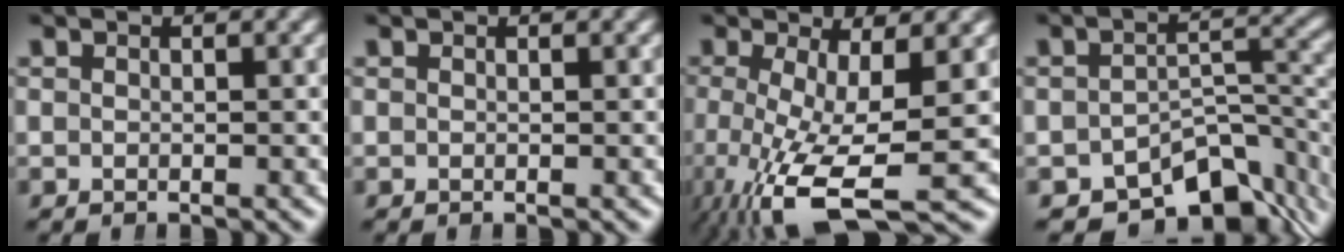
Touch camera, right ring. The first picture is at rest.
{"total": 0.0}
{"total": 8.1, "force": [-3.6, 2.8, 6.6], "torque": [-0.140, -0.056, -0.023]}
{"total": 11.2, "force": [-7.3, 5.8, 6.2], "torque": [-0.057, -0.022, -0.099]}